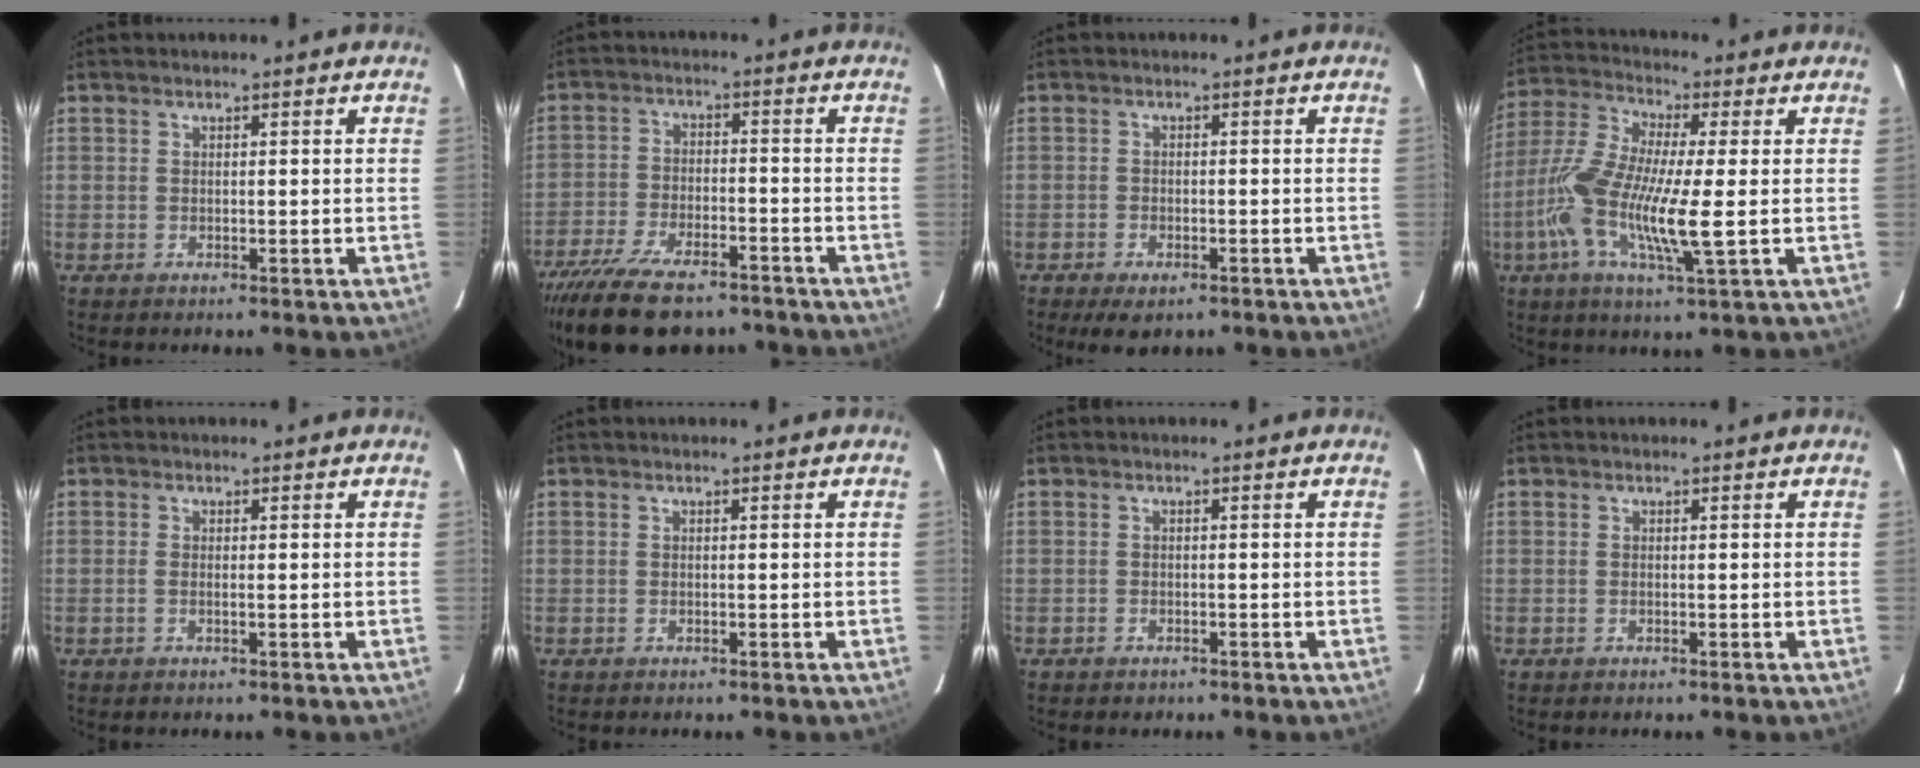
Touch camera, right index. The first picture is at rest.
{"total": 17.1, "force": [-13.4, 6.2, 8.6], "torque": [-0.184, -0.028, -0.220]}
{"total": 5.0, "force": [-3.5, 2.3, 2.7], "torque": [-0.067, -0.017, -0.057]}
{"total": 14.3, "force": [-2.3, 2.1, 13.9], "torque": [-0.285, -0.005, -0.057]}
{"total": 0.9, "force": [-0.2, 0.0, 0.9], "torque": [-0.021, -0.001, -0.006]}
{"total": 0.0}
{"total": 1.3, "force": [-0.9, 0.9, 0.1], "torque": [-0.004, 0.001, -0.013]}
{"total": 0.0}